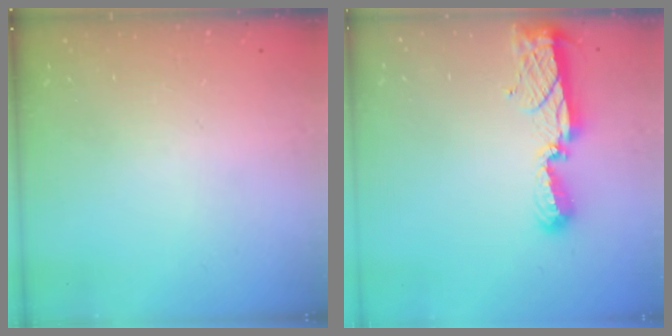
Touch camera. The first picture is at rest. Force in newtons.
{"total": 8.7, "press": 8.7, "slide": 0.7}